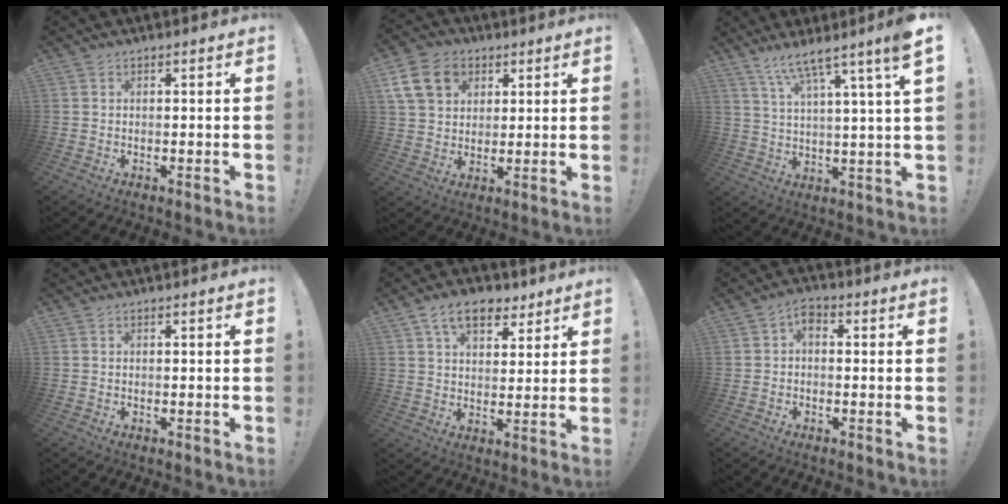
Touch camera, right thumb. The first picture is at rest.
{"total": 14.2, "force": [5.5, 11.0, 7.1], "torque": [-0.110, -0.019, 0.111]}
{"total": 9.6, "force": [6.2, -0.4, 7.4], "torque": [-0.130, -0.038, 0.093]}
{"total": 0.0}
{"total": 11.1, "force": [6.3, 6.5, 6.4], "torque": [-0.098, -0.016, 0.117]}
{"total": 3.1, "force": [-0.6, 1.9, 2.3], "torque": [-0.038, 0.004, -0.011]}